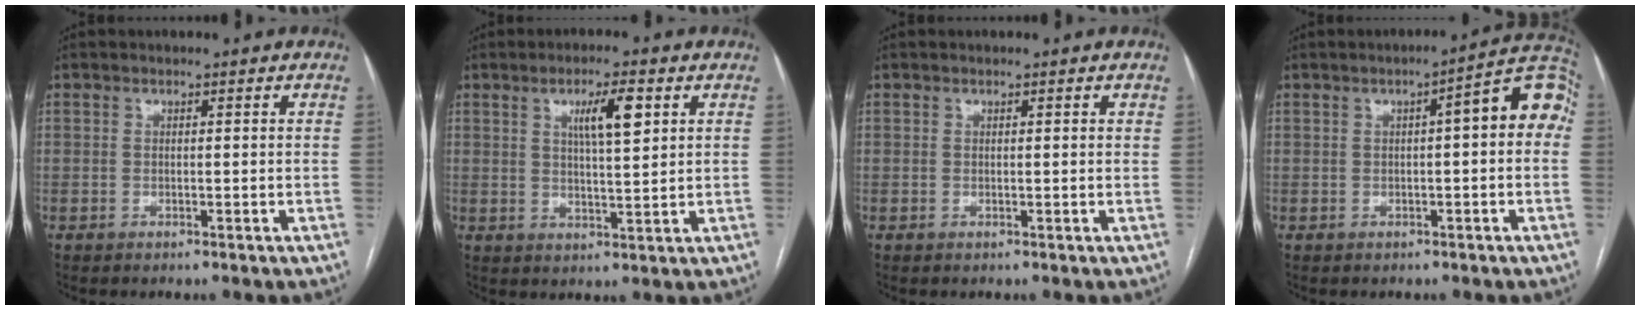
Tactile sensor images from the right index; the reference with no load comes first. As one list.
[{"total": 6.1, "force": [2.5, 0.9, 5.5], "torque": [-0.094, 0.004, 0.042]}, {"total": 0.6, "force": [0.4, 0.2, 0.4], "torque": [-0.007, 0.000, 0.003]}, {"total": 8.7, "force": [1.1, 1.8, 8.4], "torque": [-0.101, 0.034, 0.007]}]